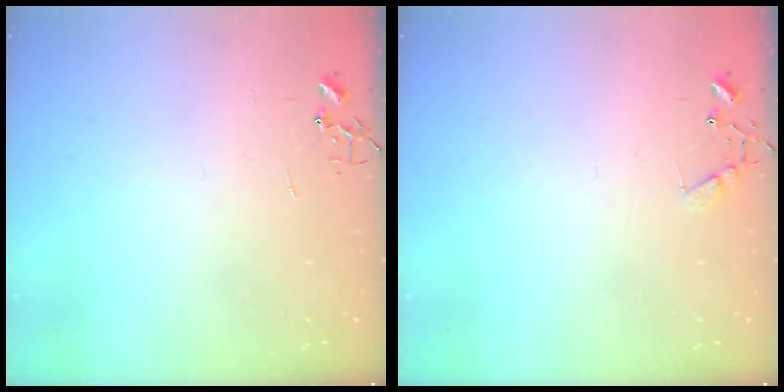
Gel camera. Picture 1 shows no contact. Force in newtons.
{"total": 6.8, "press": 6.8, "slide": 0.5}